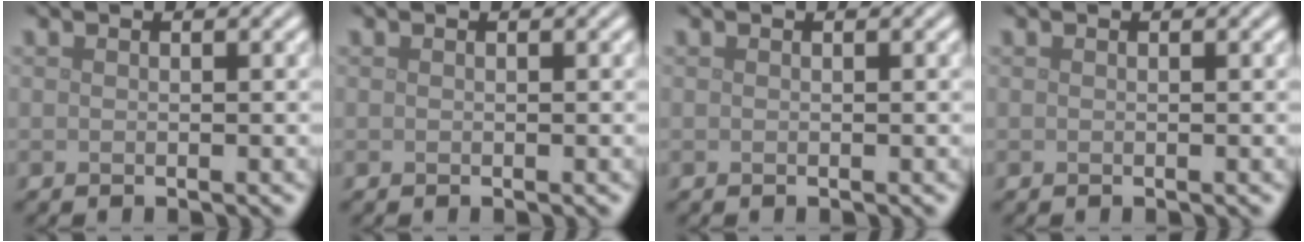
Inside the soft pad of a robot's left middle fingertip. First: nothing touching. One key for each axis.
{"total": 0.0}
{"total": 0.0}
{"total": 0.0}